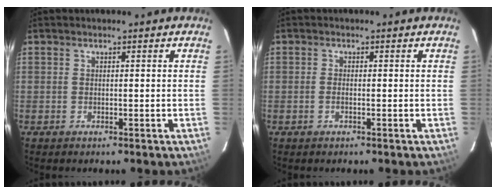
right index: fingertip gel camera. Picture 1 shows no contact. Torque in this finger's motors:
{"motor_torque": [-0.04, 0.05, -0.06, 0.00]}